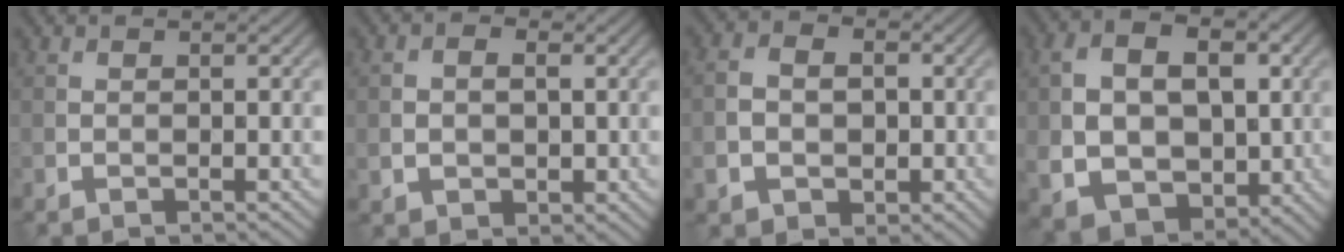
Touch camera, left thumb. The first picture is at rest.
{"total": 3.6, "force": [-0.1, 2.5, 2.5], "torque": [-0.045, -0.003, -0.001]}
{"total": 5.6, "force": [-1.2, 4.4, 3.1], "torque": [-0.063, -0.008, -0.026]}
{"total": 12.5, "force": [0.1, 8.5, 9.1], "torque": [-0.179, -0.002, 0.013]}